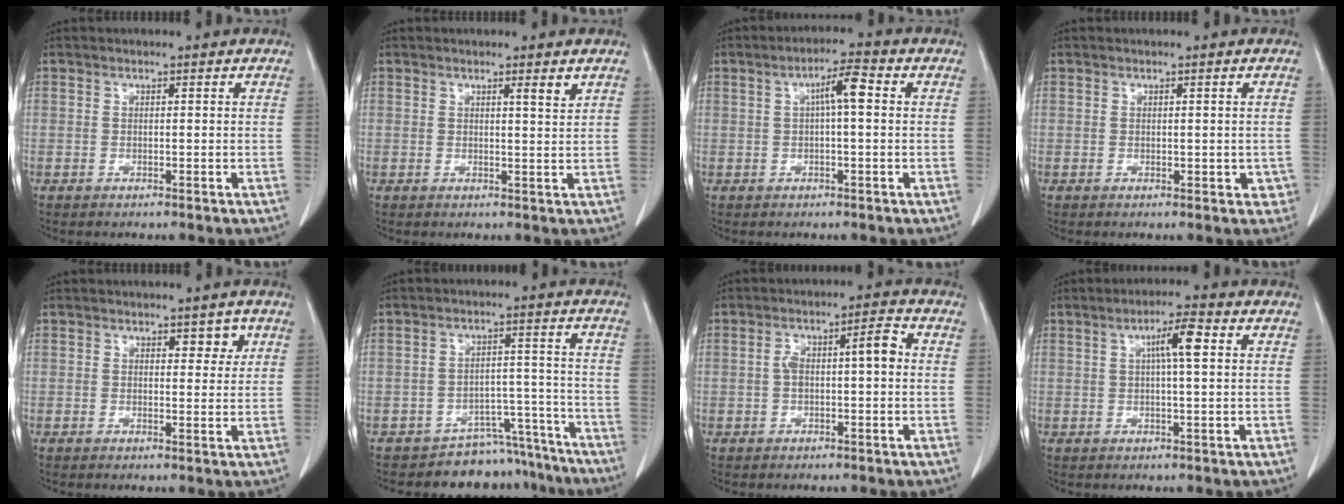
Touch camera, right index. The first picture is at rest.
{"total": 1.9, "force": [1.3, -0.1, 1.4], "torque": [-0.019, -0.006, 0.018]}
{"total": 4.7, "force": [0.8, 0.6, 4.6], "torque": [-0.076, 0.014, 0.009]}
{"total": 2.3, "force": [-0.3, 1.4, 1.8], "torque": [-0.010, 0.005, 0.001]}
{"total": 2.7, "force": [1.4, 1.5, 1.8], "torque": [-0.013, 0.001, 0.019]}
{"total": 8.9, "force": [-7.9, 4.0, -0.6], "torque": [0.043, 0.066, -0.106]}
{"total": 5.7, "force": [0.3, 1.5, 5.5], "torque": [-0.101, 0.030, 0.004]}
{"total": 5.1, "force": [1.4, 0.3, 4.9], "torque": [-0.084, 0.008, 0.020]}